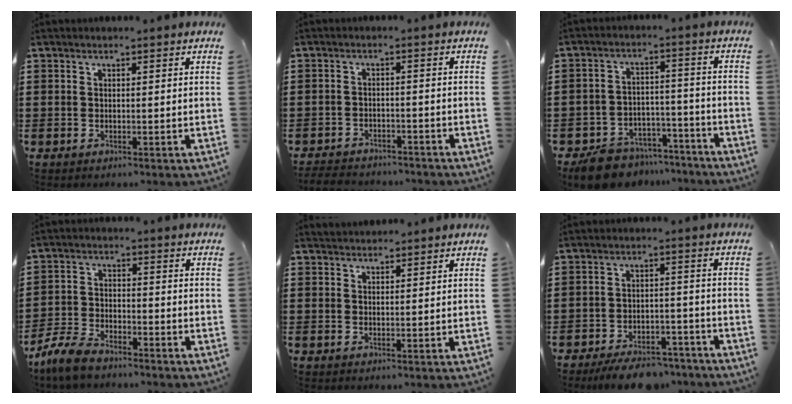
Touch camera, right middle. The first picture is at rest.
{"total": 3.3, "force": [-3.3, 0.4, 0.1], "torque": [-0.007, -0.003, -0.069]}
{"total": 7.8, "force": [-7.4, 2.0, 1.3], "torque": [-0.032, 0.023, -0.146]}
{"total": 6.2, "force": [-5.6, 1.4, 2.3], "torque": [-0.070, 0.000, -0.113]}
{"total": 1.5, "force": [1.4, 0.4, -0.1], "torque": [-0.002, 0.003, 0.029]}
{"total": 6.5, "force": [-6.1, 1.2, 1.9], "torque": [-0.023, 0.014, -0.111]}